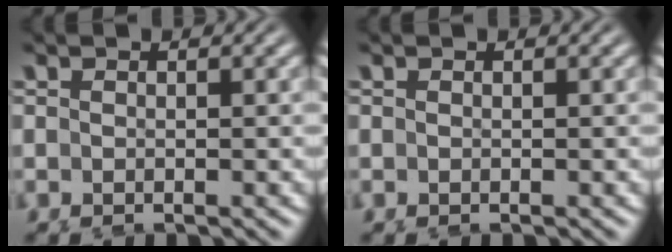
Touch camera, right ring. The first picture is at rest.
{"total": 0.0}